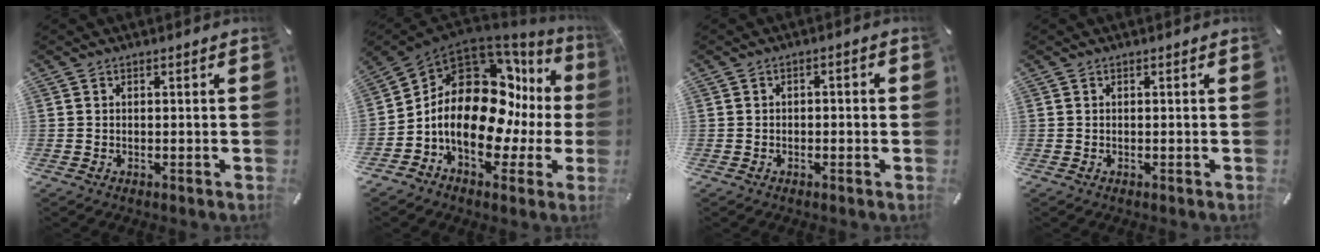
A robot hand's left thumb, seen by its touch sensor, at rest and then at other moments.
{"total": 19.5, "force": [-0.3, 12.9, 14.6], "torque": [-0.266, -0.033, -0.012]}
{"total": 1.6, "force": [-1.1, 0.8, 0.9], "torque": [-0.016, 0.007, -0.022]}
{"total": 0.0}